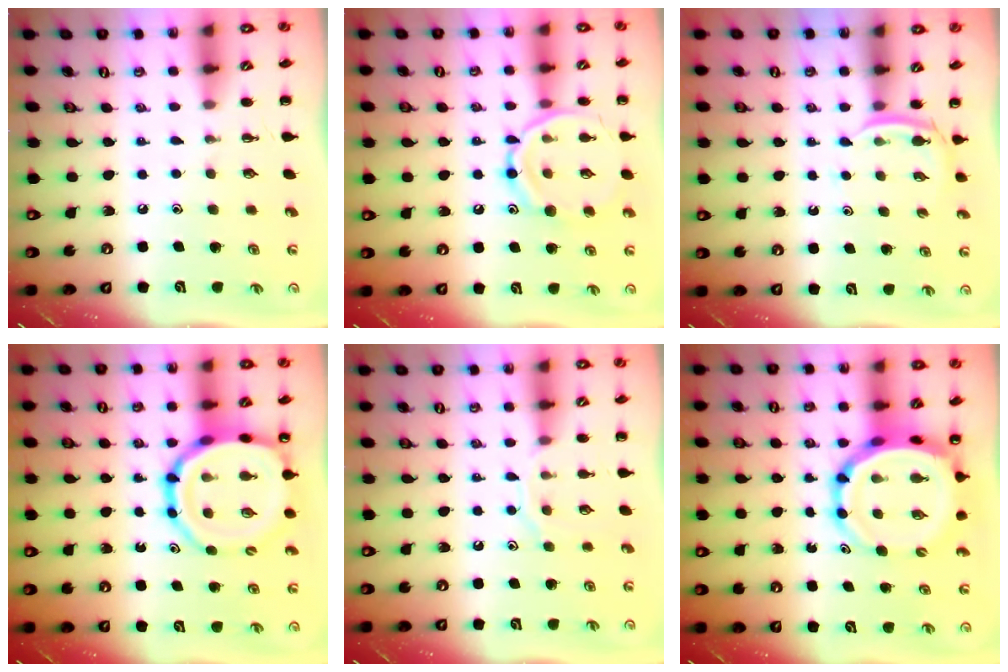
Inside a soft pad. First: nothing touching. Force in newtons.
{"total": 14.4, "press": 14.4, "slide": 0.9}
{"total": 3.3, "press": 3.1, "slide": 1.2}
{"total": 15.9, "press": 15.5, "slide": 3.5}
{"total": 7.6, "press": 7.6, "slide": 0.7}
{"total": 10.5, "press": 10.0, "slide": 3.2}